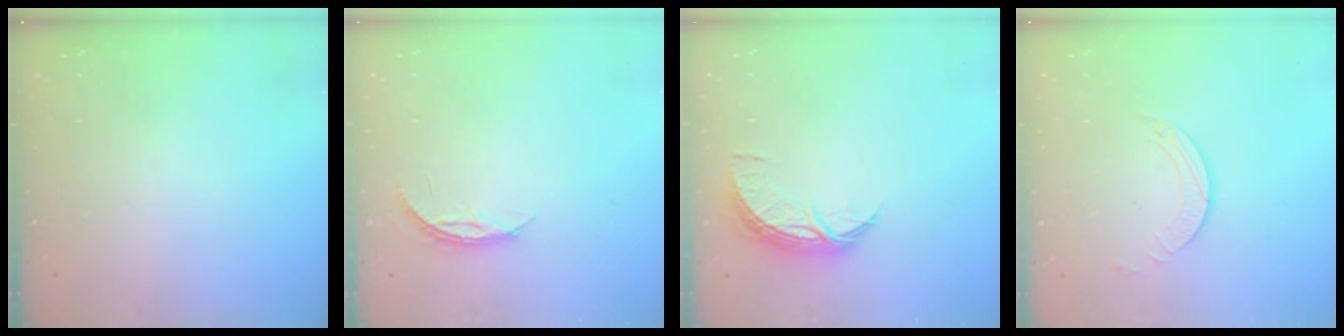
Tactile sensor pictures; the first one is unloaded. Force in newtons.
{"total": 3.8, "press": 3.8, "slide": 0.3}
{"total": 8.2, "press": 8.2, "slide": 0.4}
{"total": 2.5, "press": 2.5, "slide": 0.2}